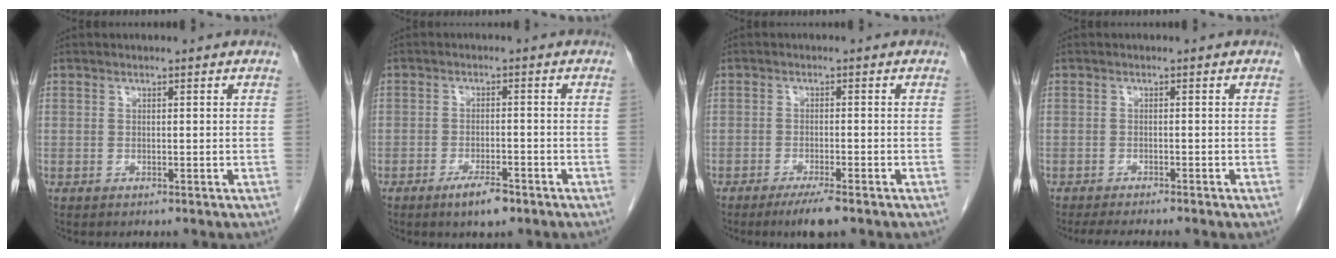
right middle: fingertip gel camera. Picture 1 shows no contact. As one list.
[{"total": 4.3, "force": [-2.9, 1.0, 3.0], "torque": [-0.057, -0.003, -0.045]}, {"total": 4.2, "force": [-2.9, 0.3, 3.0], "torque": [-0.051, -0.009, -0.049]}, {"total": 5.8, "force": [-4.9, 0.7, 3.1], "torque": [-0.038, -0.010, -0.070]}]